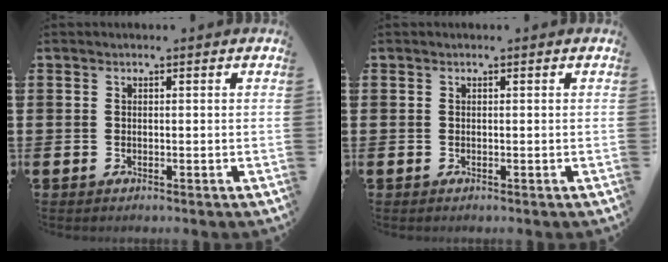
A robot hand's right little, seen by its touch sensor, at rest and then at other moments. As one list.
[{"total": 0.0}]